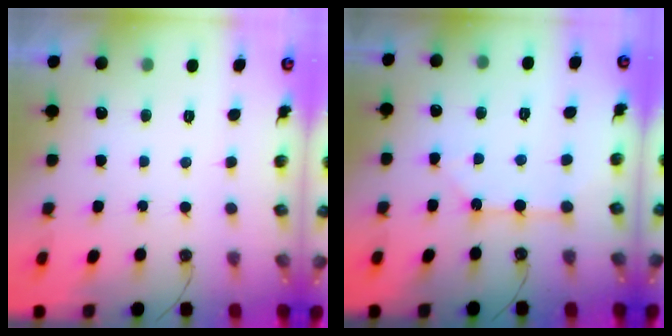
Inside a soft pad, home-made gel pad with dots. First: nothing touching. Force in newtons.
{"total": 2.5, "press": 2.5, "slide": 0.2}